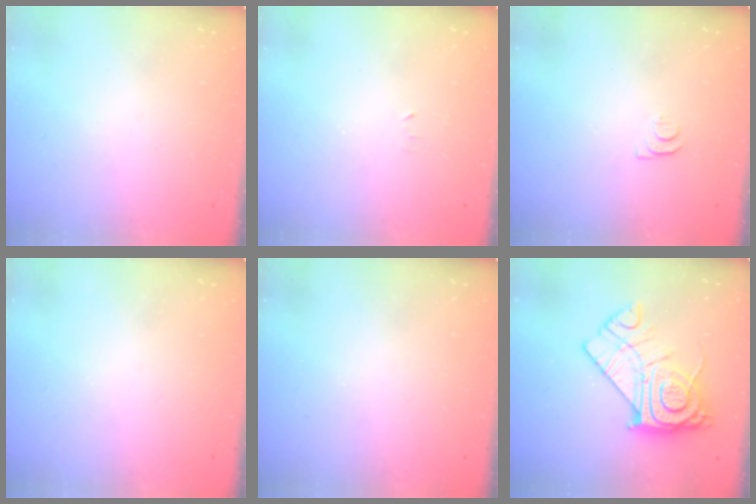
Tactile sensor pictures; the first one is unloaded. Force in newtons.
{"total": 2.4, "press": 2.4, "slide": 0.4}
{"total": 4.4, "press": 4.4, "slide": 0.6}
{"total": 0.0}
{"total": 0.0}
{"total": 17.2, "press": 17.1, "slide": 1.3}